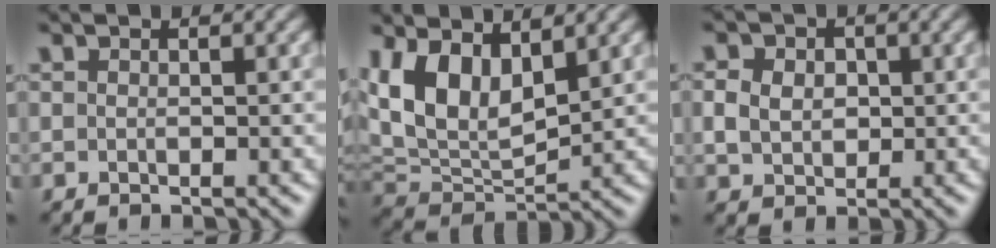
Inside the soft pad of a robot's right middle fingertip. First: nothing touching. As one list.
[{"total": 7.1, "force": [2.9, 3.8, 5.2], "torque": [-0.108, -0.005, 0.055]}, {"total": 3.7, "force": [0.6, 3.1, 1.9], "torque": [-0.034, 0.012, 0.001]}]